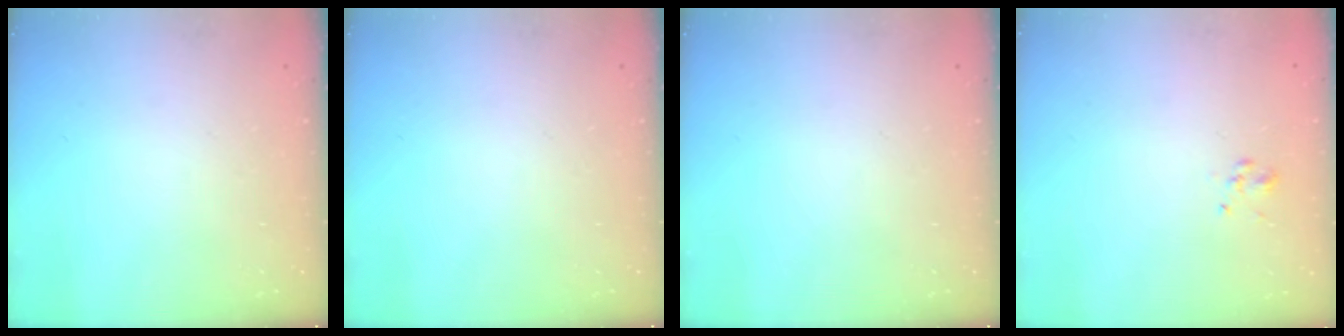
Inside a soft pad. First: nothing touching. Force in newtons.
{"total": 0.0}
{"total": 0.0}
{"total": 1.0, "press": 0.8, "slide": 0.6}